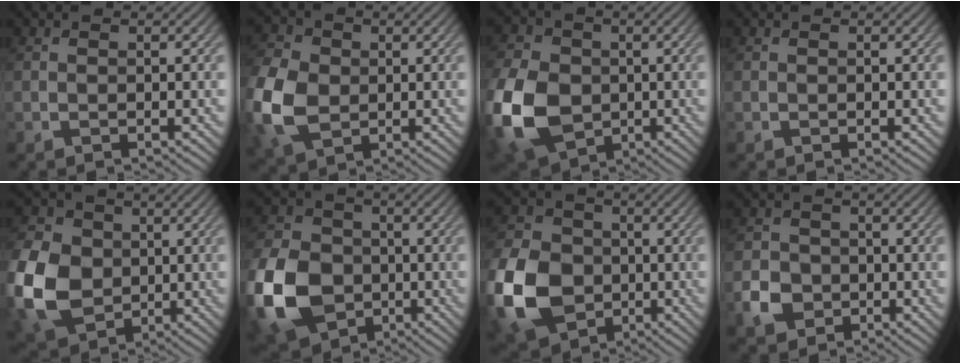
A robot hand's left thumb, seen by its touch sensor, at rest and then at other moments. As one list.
[{"total": 11.2, "force": [-1.2, 8.4, 7.3], "torque": [-0.220, -0.011, -0.030]}, {"total": 15.2, "force": [-3.3, 11.1, 9.9], "torque": [-0.273, -0.022, -0.071]}, {"total": 0.0}, {"total": 14.1, "force": [-1.6, 11.2, 8.4], "torque": [-0.250, -0.015, -0.040]}, {"total": 16.1, "force": [-4.8, 12.1, 9.5], "torque": [-0.263, -0.035, -0.102]}, {"total": 15.7, "force": [-4.3, 12.1, 9.1], "torque": [-0.258, -0.031, -0.092]}, {"total": 4.4, "force": [-1.8, 3.6, 1.6], "torque": [-0.037, -0.005, -0.043]}]